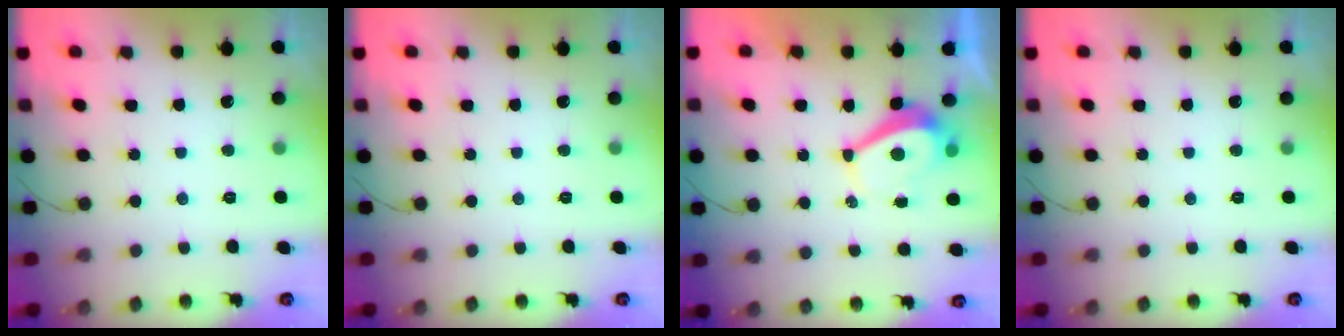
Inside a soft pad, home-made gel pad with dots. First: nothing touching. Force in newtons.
{"total": 0.0}
{"total": 3.9, "press": 3.9, "slide": 0.5}
{"total": 0.0}